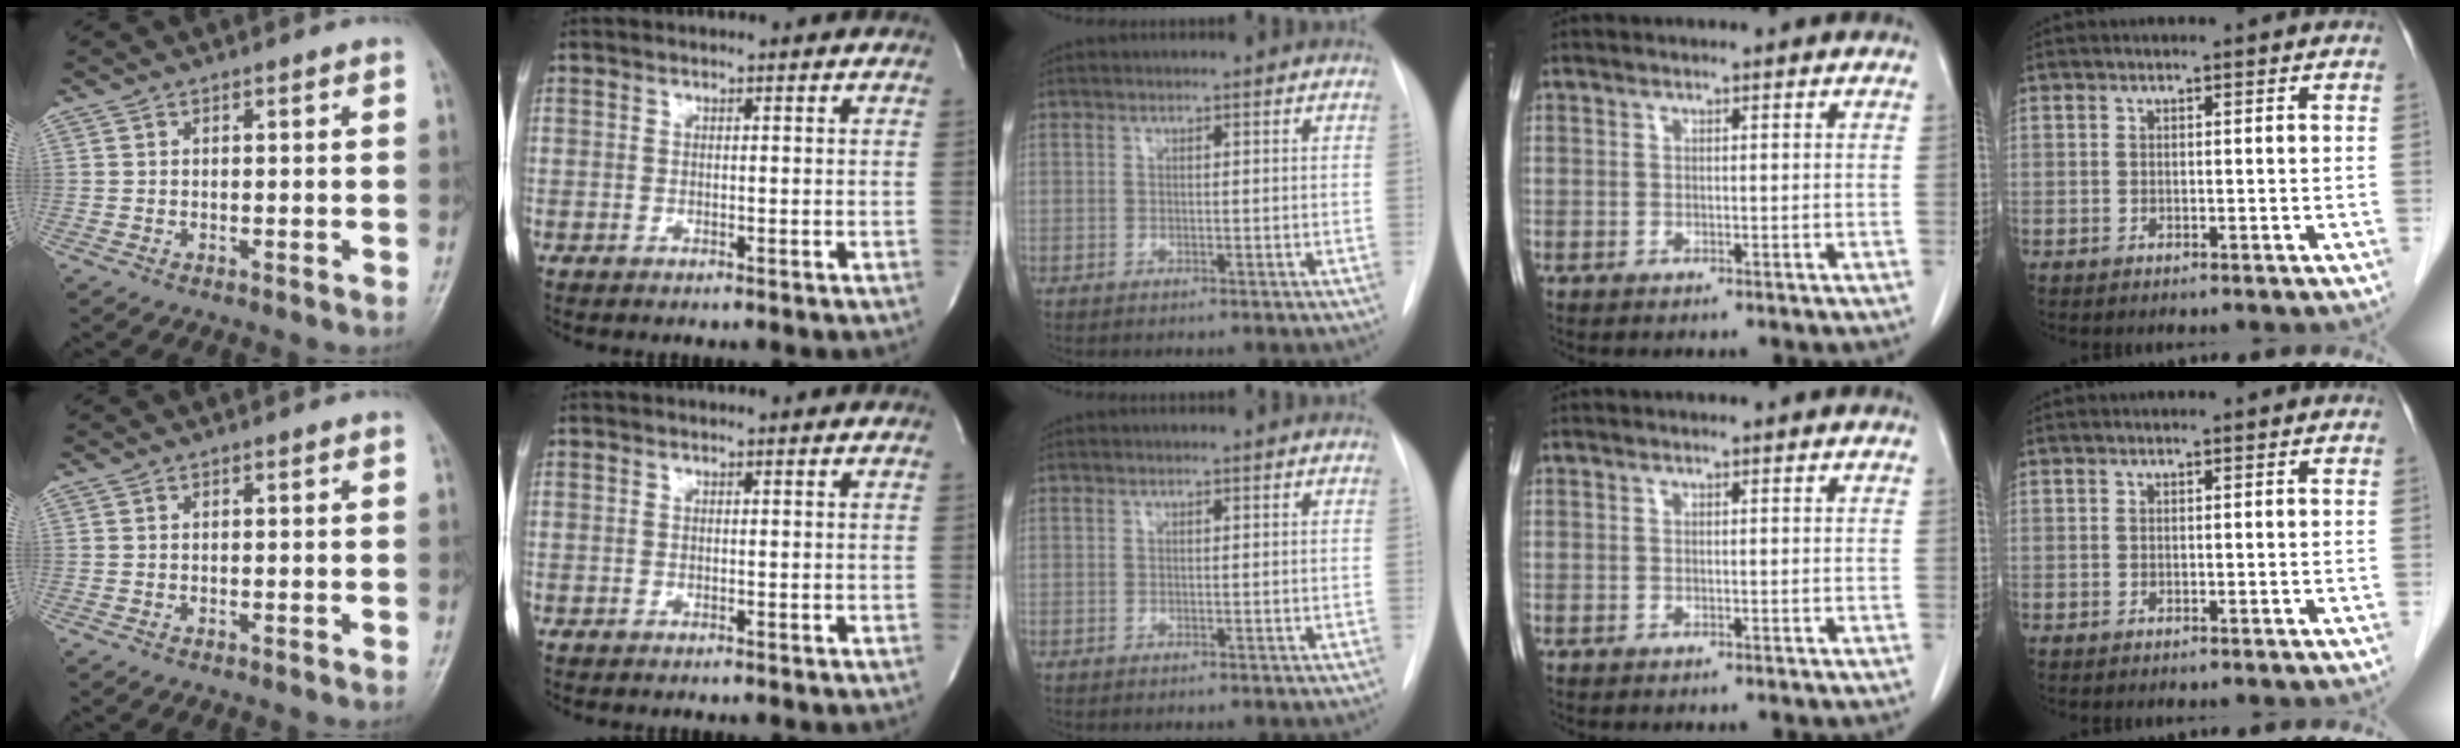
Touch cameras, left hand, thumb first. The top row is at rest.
{}